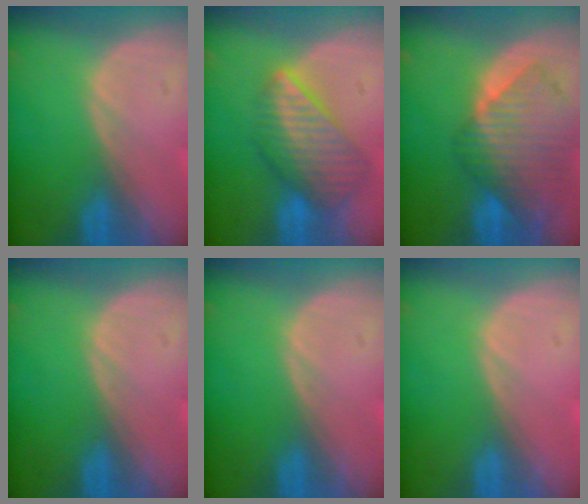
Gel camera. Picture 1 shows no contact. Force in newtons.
{"total": 8.3, "press": 7.5, "slide": 3.6}
{"total": 10.3, "press": 8.8, "slide": 5.3}
{"total": 0.0}
{"total": 0.0}
{"total": 0.6, "press": 0.1, "slide": 0.6}